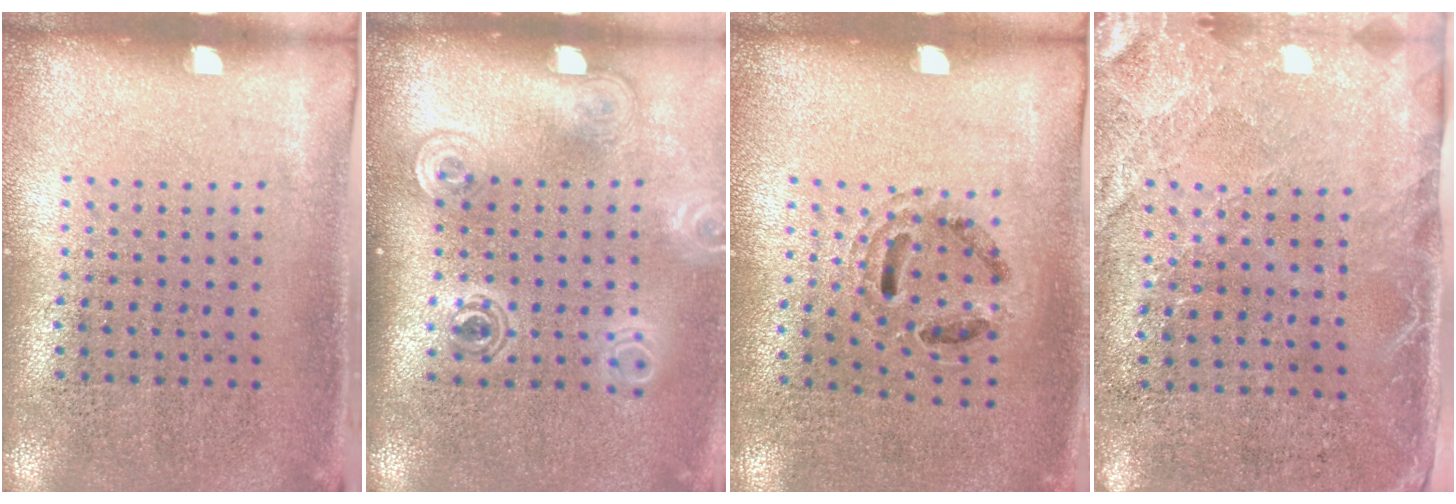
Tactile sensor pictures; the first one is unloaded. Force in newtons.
{"total": 1.8, "press": 1.4, "slide": 1.2}
{"total": 0.8, "press": 0.8, "slide": 0.2}
{"total": 2.7, "press": 2.3, "slide": 1.5}